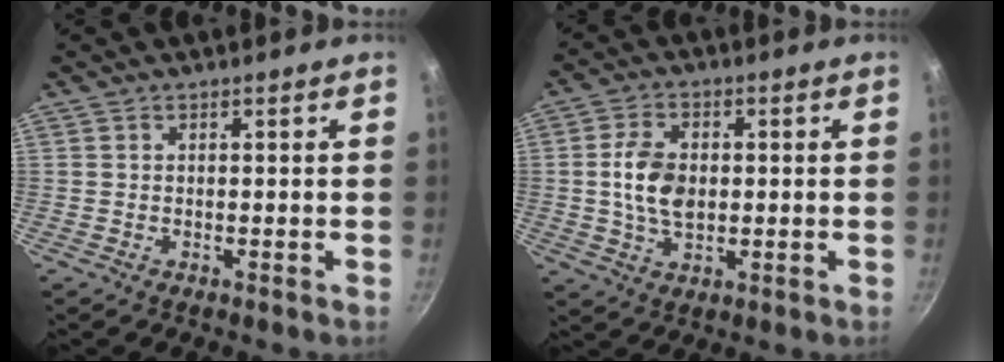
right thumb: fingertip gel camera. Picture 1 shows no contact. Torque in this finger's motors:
{"motor_torque": [0.18, -0.18, 1.12, -0.49, 0.06]}